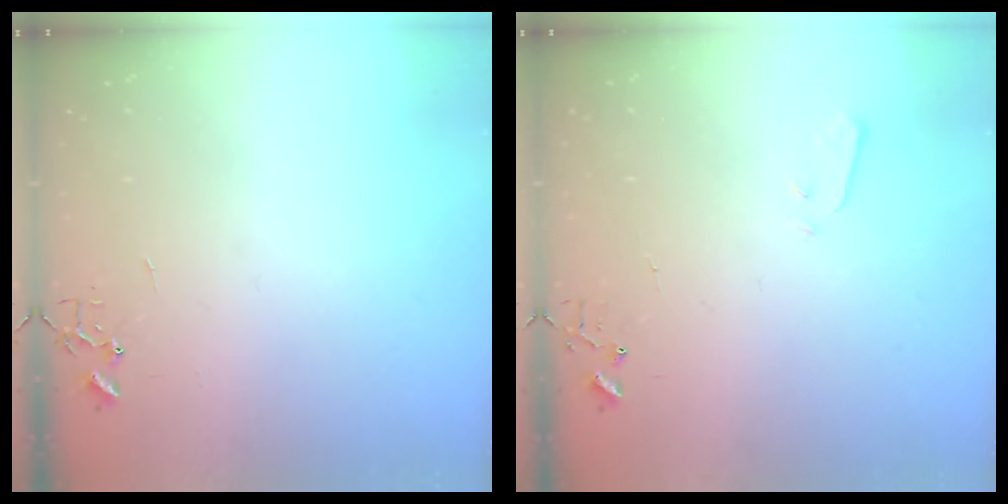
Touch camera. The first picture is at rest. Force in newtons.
{"total": 1.9, "press": 1.9, "slide": 0.4}